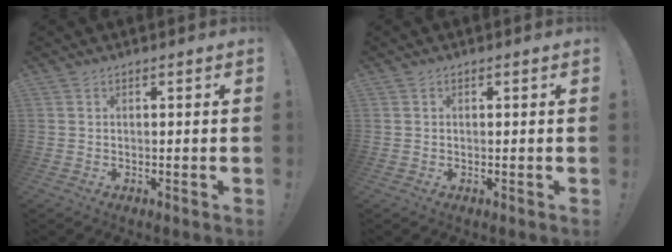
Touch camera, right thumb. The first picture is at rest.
{"total": 0.0}